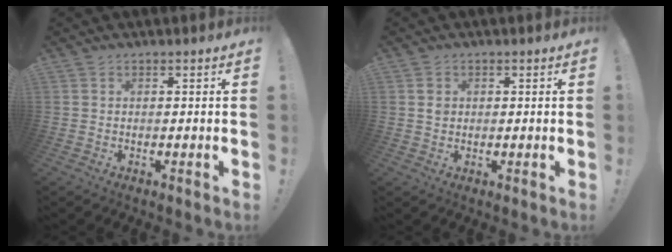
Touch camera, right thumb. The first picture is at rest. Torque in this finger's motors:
{"motor_torque": [-0.10, 0.03, 0.29, -0.02, -0.07]}